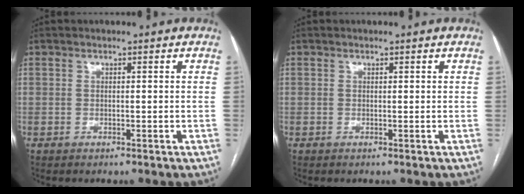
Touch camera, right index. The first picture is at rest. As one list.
[{"total": 0.0}]